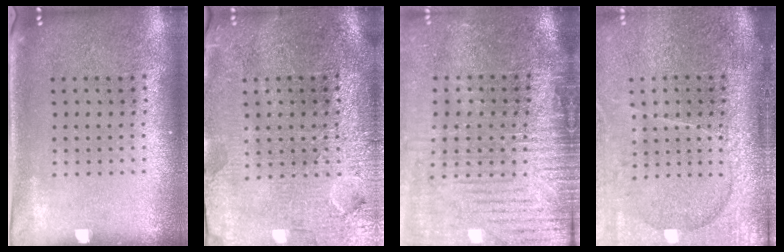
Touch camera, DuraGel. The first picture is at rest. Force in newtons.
{"total": 3.8, "press": 3.4, "slide": 1.6}
{"total": 4.3, "press": 3.7, "slide": 2.2}
{"total": 4.3, "press": 3.5, "slide": 2.4}